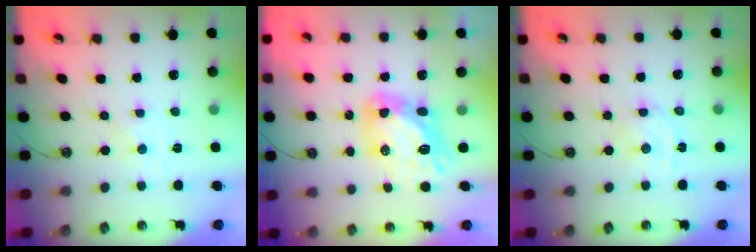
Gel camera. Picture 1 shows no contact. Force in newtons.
{"total": 14.0, "press": 13.9, "slide": 1.2}
{"total": 5.5, "press": 5.4, "slide": 0.8}